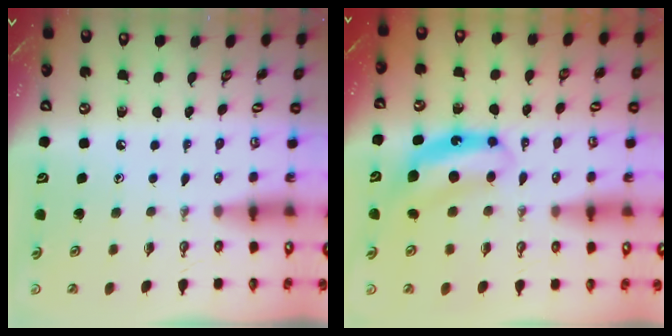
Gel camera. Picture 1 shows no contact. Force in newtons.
{"total": 7.8, "press": 7.8, "slide": 0.4}